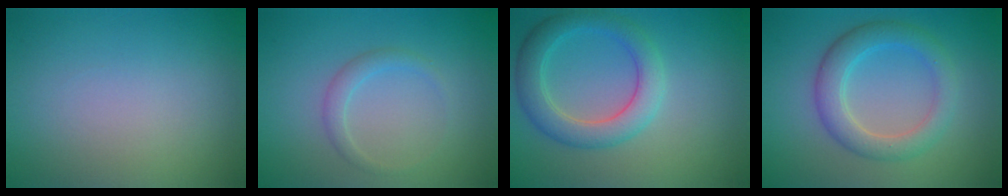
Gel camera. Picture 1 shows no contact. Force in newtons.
{"total": 1.5, "press": 1.5, "slide": 0.2}
{"total": 4.4, "press": 4.4, "slide": 0.2}
{"total": 4.1, "press": 4.1, "slide": 0.3}